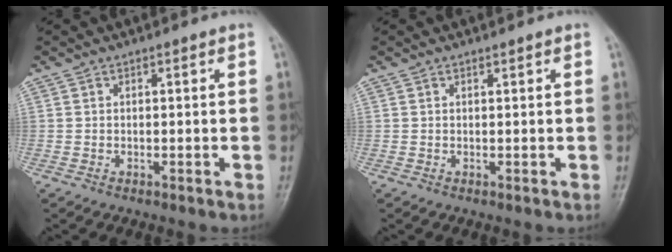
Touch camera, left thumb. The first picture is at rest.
{"total": 0.0}